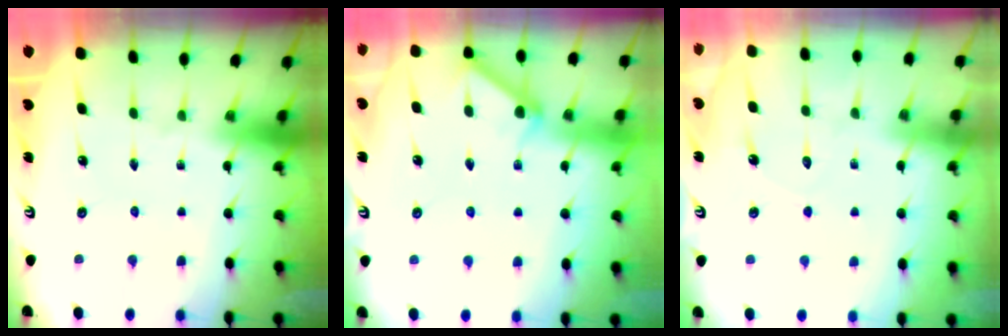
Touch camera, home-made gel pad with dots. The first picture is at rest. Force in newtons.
{"total": 5.8, "press": 5.8, "slide": 0.8}
{"total": 6.1, "press": 6.1, "slide": 0.5}